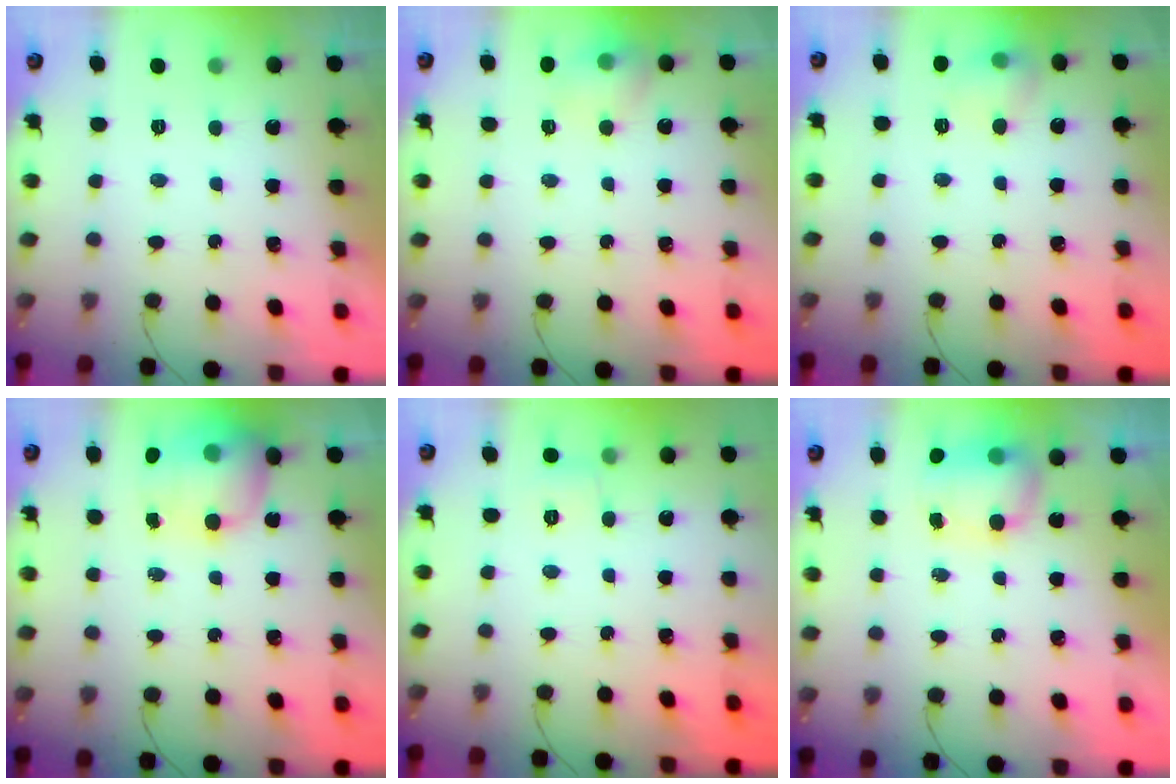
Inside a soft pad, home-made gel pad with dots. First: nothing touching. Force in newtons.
{"total": 9.0, "press": 8.9, "slide": 1.7}
{"total": 8.2, "press": 8.0, "slide": 1.4}
{"total": 13.7, "press": 13.3, "slide": 3.3}
{"total": 5.6, "press": 5.4, "slide": 1.5}
{"total": 7.1, "press": 7.1, "slide": 0.7}